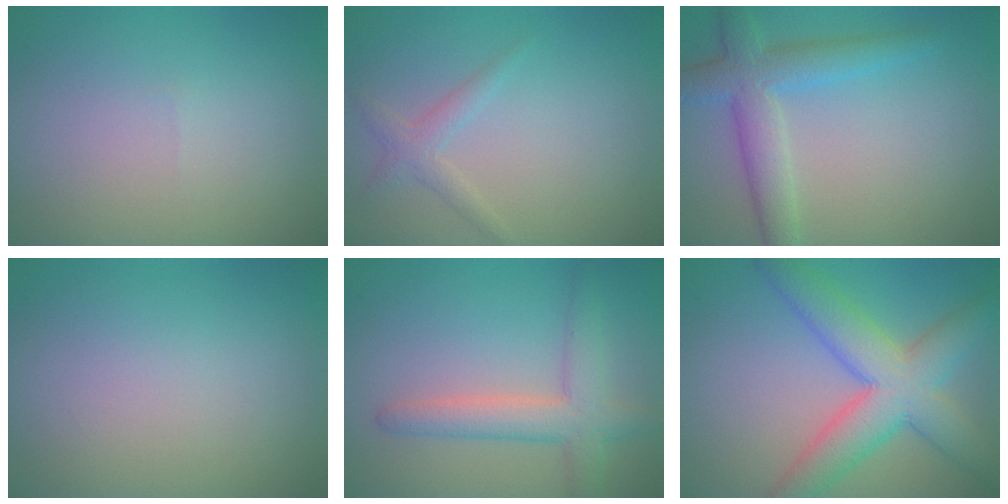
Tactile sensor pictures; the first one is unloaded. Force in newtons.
{"total": 1.6, "press": 1.6, "slide": 0.1}
{"total": 4.8, "press": 4.8, "slide": 0.2}
{"total": 0.0}
{"total": 4.3, "press": 4.3, "slide": 0.1}
{"total": 7.9, "press": 7.9, "slide": 0.4}